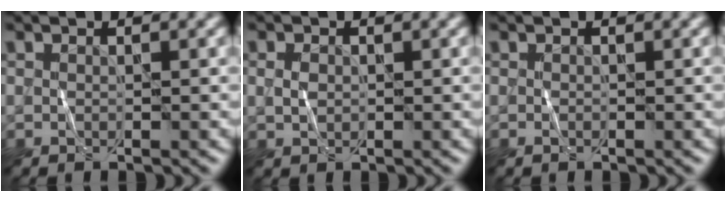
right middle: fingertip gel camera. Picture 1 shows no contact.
{"total": 1.2, "force": [0.4, 0.9, 0.7], "torque": [-0.015, 0.002, 0.007]}
{"total": 0.0}